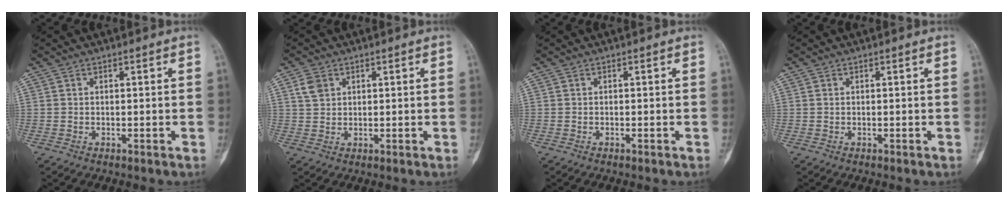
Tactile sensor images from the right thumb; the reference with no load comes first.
{"total": 3.2, "force": [1.5, 2.4, 1.5], "torque": [-0.020, 0.002, 0.033]}
{"total": 0.0}
{"total": 0.0}